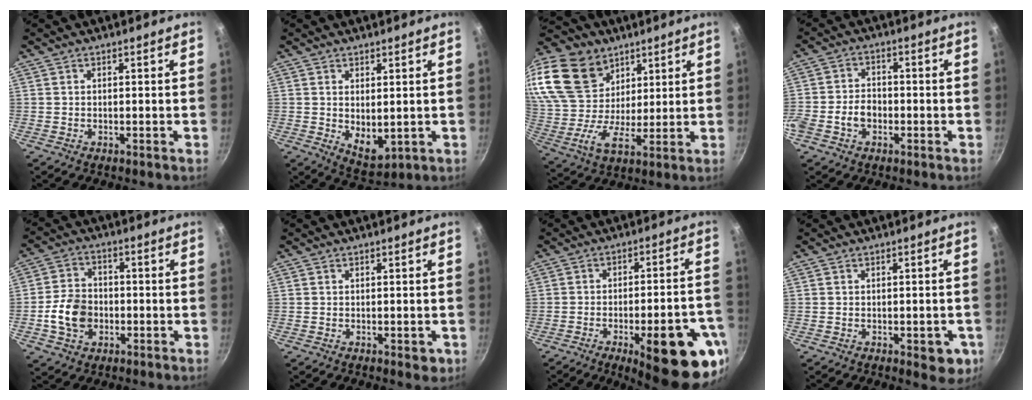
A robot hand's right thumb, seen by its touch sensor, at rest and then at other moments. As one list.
[{"total": 6.3, "force": [0.5, 3.5, 5.2], "torque": [-0.071, -0.019, 0.023]}, {"total": 23.0, "force": [13.2, 15.5, 10.6], "torque": [-0.221, -0.028, 0.250]}, {"total": 5.6, "force": [-2.0, 4.1, 3.2], "torque": [-0.049, 0.026, -0.043]}, {"total": 9.3, "force": [-2.1, 7.2, 5.5], "torque": [-0.083, 0.020, -0.045]}, {"total": 2.3, "force": [-0.5, 1.5, 1.7], "torque": [-0.016, -0.001, -0.005]}, {"total": 20.0, "force": [-8.8, 6.0, 16.9], "torque": [-0.179, 0.030, -0.110]}, {"total": 5.5, "force": [-1.8, 2.8, 4.4], "torque": [-0.027, 0.008, -0.018]}]